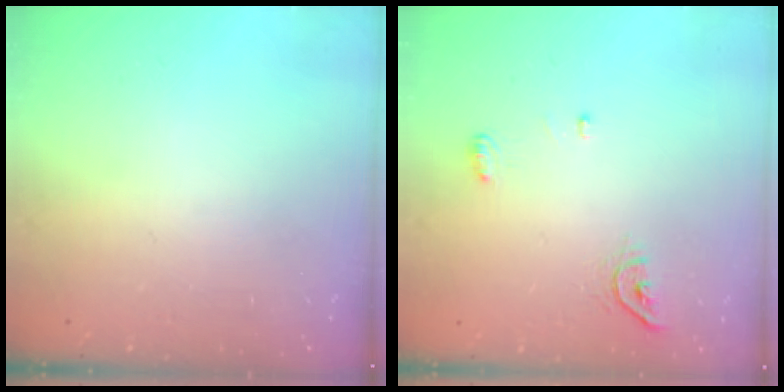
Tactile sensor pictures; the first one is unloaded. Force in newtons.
{"total": 5.2, "press": 5.2, "slide": 0.1}